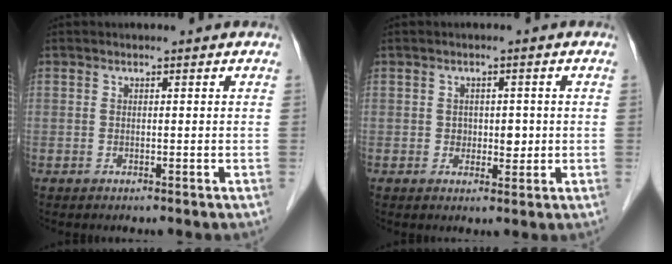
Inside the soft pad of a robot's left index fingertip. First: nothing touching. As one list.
[{"total": 2.6, "force": [0.0, 1.9, 1.7], "torque": [-0.021, 0.002, 0.003]}]